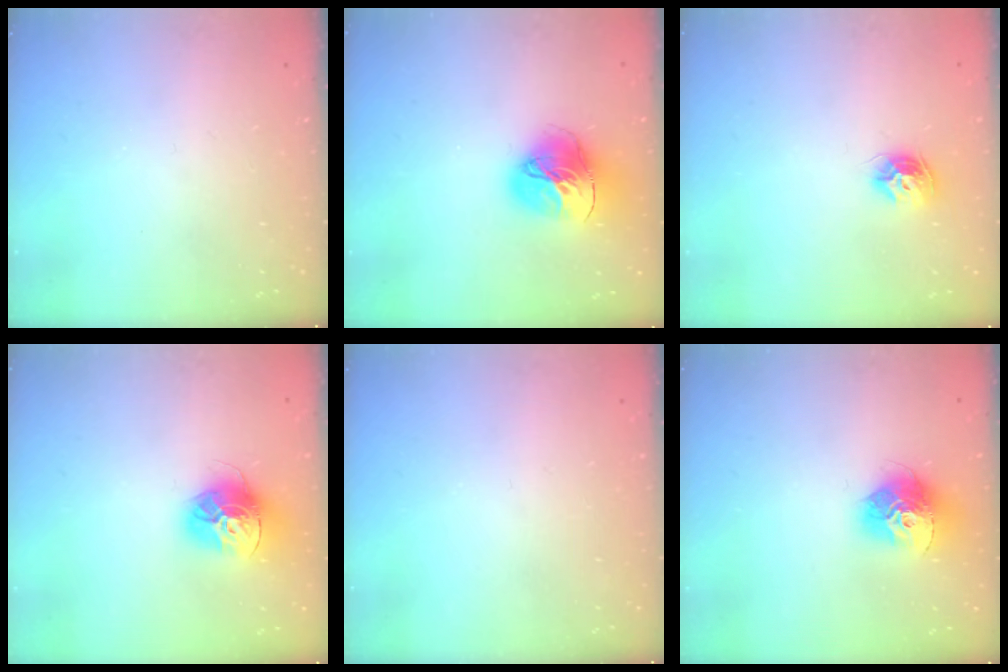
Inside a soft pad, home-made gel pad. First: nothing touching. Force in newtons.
{"total": 16.9, "press": 16.8, "slide": 1.7}
{"total": 8.8, "press": 8.8, "slide": 0.2}
{"total": 14.7, "press": 14.6, "slide": 1.4}
{"total": 0.0}
{"total": 14.4, "press": 14.3, "slide": 1.3}